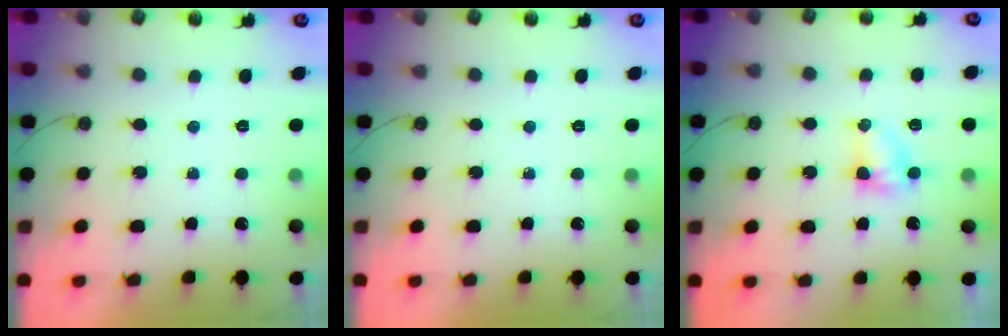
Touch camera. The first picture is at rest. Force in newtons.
{"total": 0.0}
{"total": 4.5, "press": 4.1, "slide": 2.0}